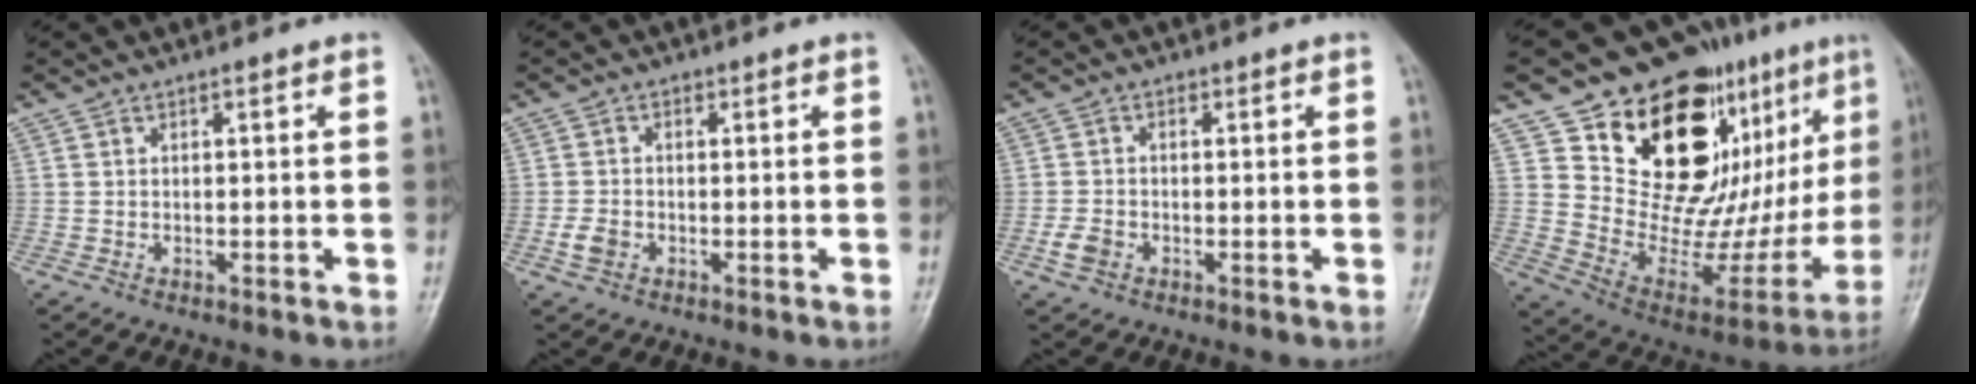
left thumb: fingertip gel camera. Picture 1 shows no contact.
{"total": 2.9, "force": [-1.0, 2.3, 1.5], "torque": [-0.025, 0.003, -0.019]}
{"total": 3.1, "force": [-1.2, 2.4, 1.6], "torque": [-0.027, 0.003, -0.023]}
{"total": 27.2, "force": [13.4, 13.8, 19.2], "torque": [-0.210, -0.050, 0.229]}